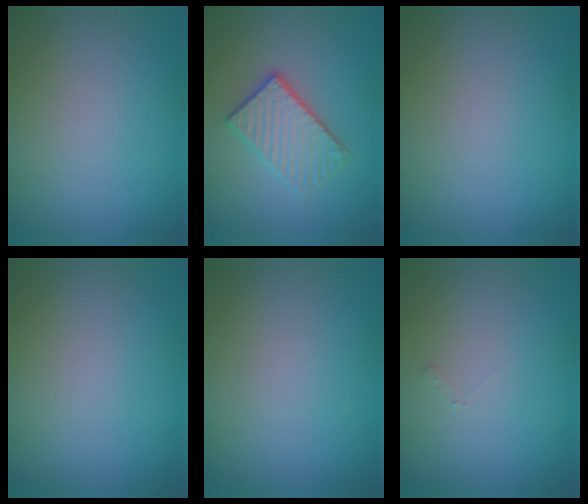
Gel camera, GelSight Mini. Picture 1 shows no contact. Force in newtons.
{"total": 3.8, "press": 3.2, "slide": 2.0}
{"total": 0.0}
{"total": 0.0}
{"total": 0.0}
{"total": 0.5, "press": 0.5, "slide": 0.2}